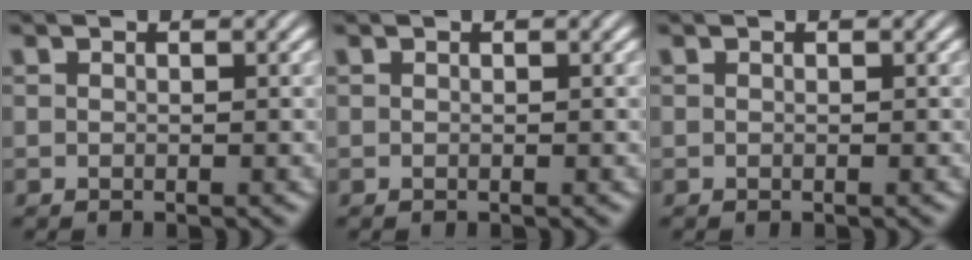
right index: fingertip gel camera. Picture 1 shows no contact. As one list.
[{"total": 0.0}, {"total": 0.0}]